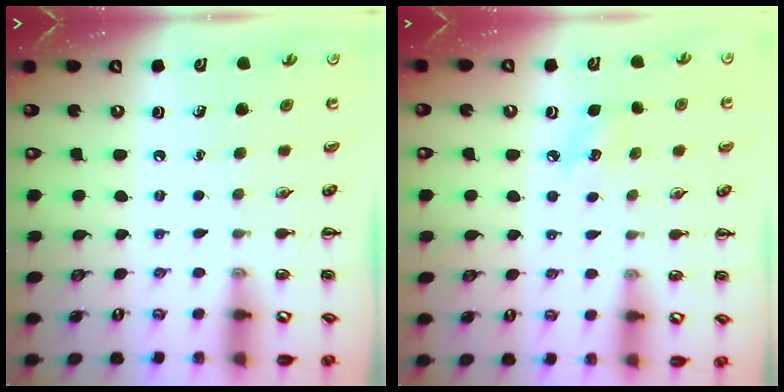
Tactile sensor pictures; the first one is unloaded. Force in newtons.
{"total": 5.9, "press": 5.6, "slide": 1.8}